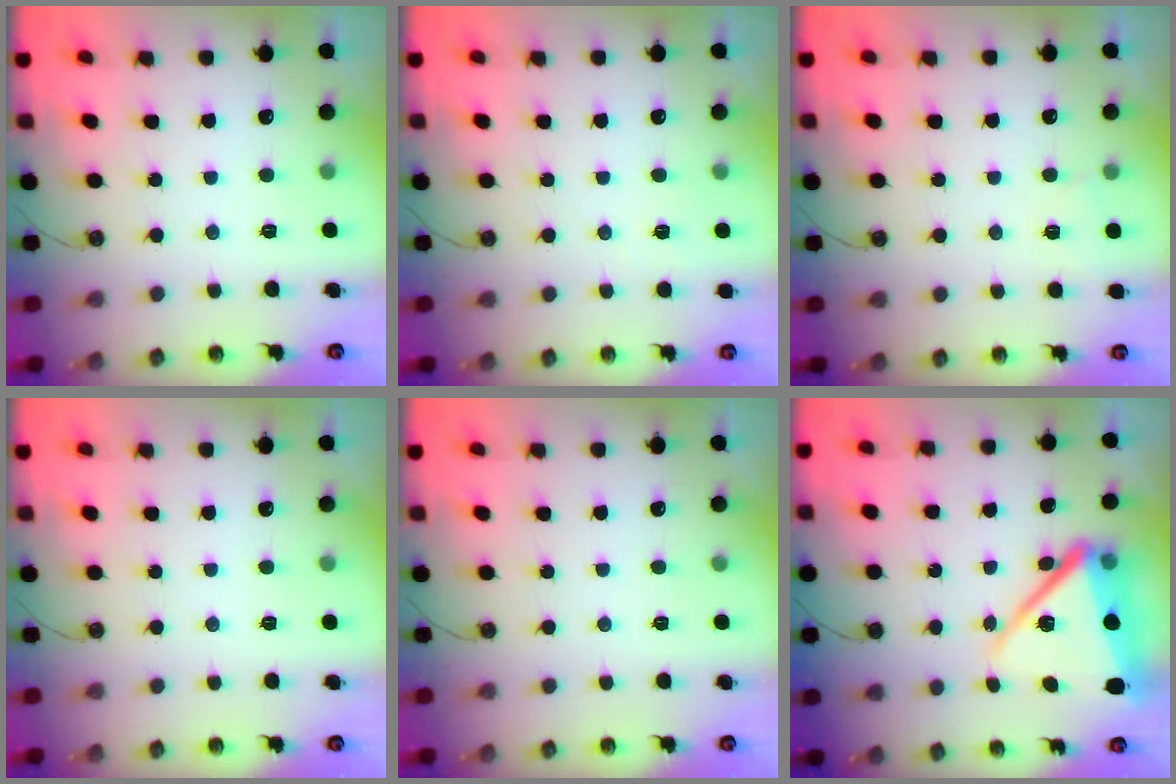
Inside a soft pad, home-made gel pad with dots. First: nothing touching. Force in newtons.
{"total": 2.4, "press": 2.3, "slide": 0.6}
{"total": 3.2, "press": 2.5, "slide": 2.0}
{"total": 0.0}
{"total": 0.0}
{"total": 16.7, "press": 15.4, "slide": 6.6}